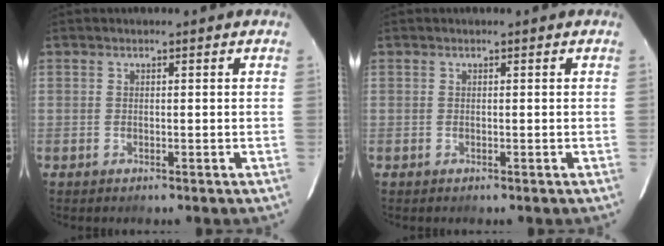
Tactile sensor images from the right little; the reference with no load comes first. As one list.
[{"total": 0.0}]